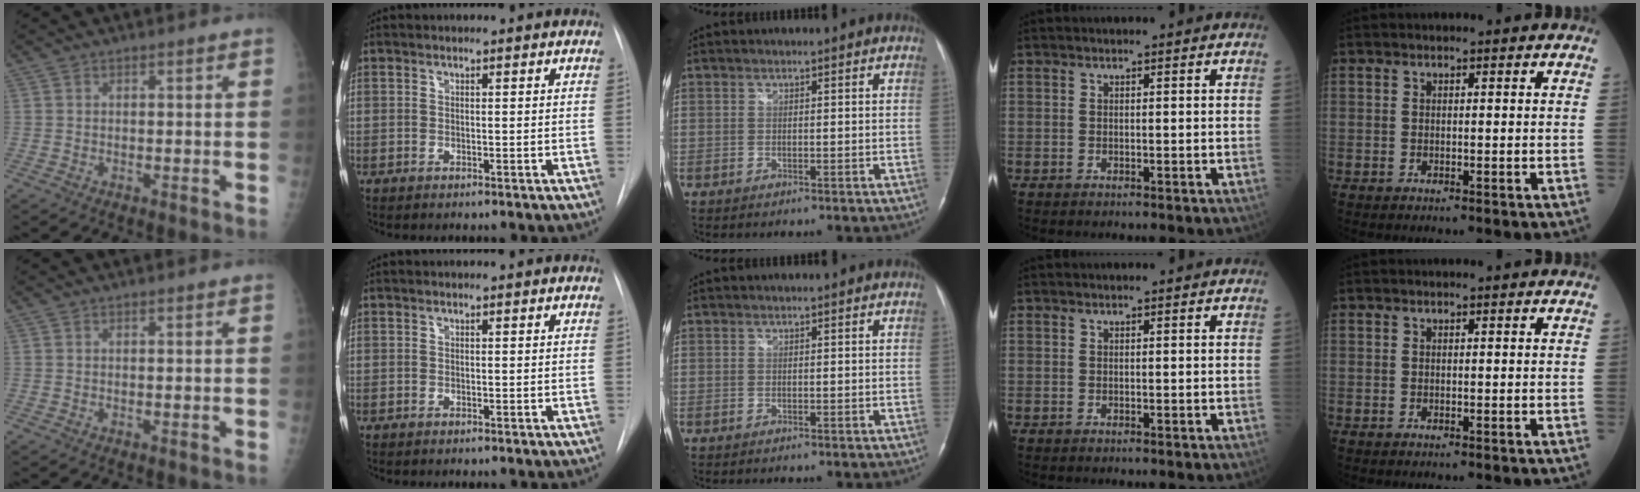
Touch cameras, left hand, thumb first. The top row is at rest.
{}